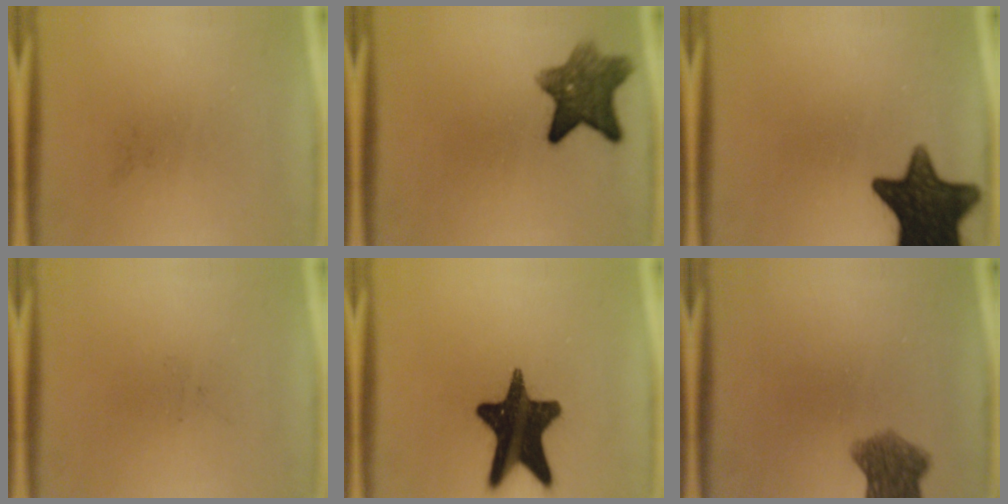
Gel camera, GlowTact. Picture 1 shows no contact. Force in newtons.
{"total": 8.4}
{"total": 15.4}
{"total": 0.0}
{"total": 17.7}
{"total": 6.7}